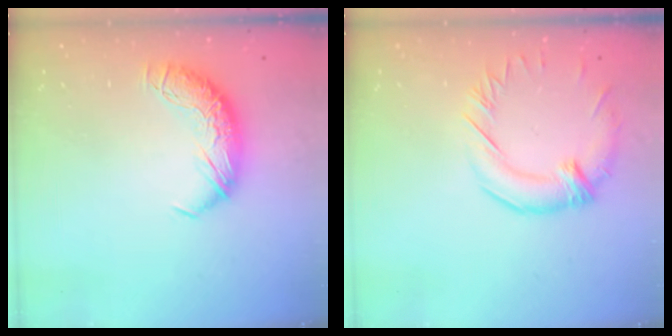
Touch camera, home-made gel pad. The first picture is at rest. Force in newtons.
{"total": 2.1, "press": 1.3, "slide": 1.6}